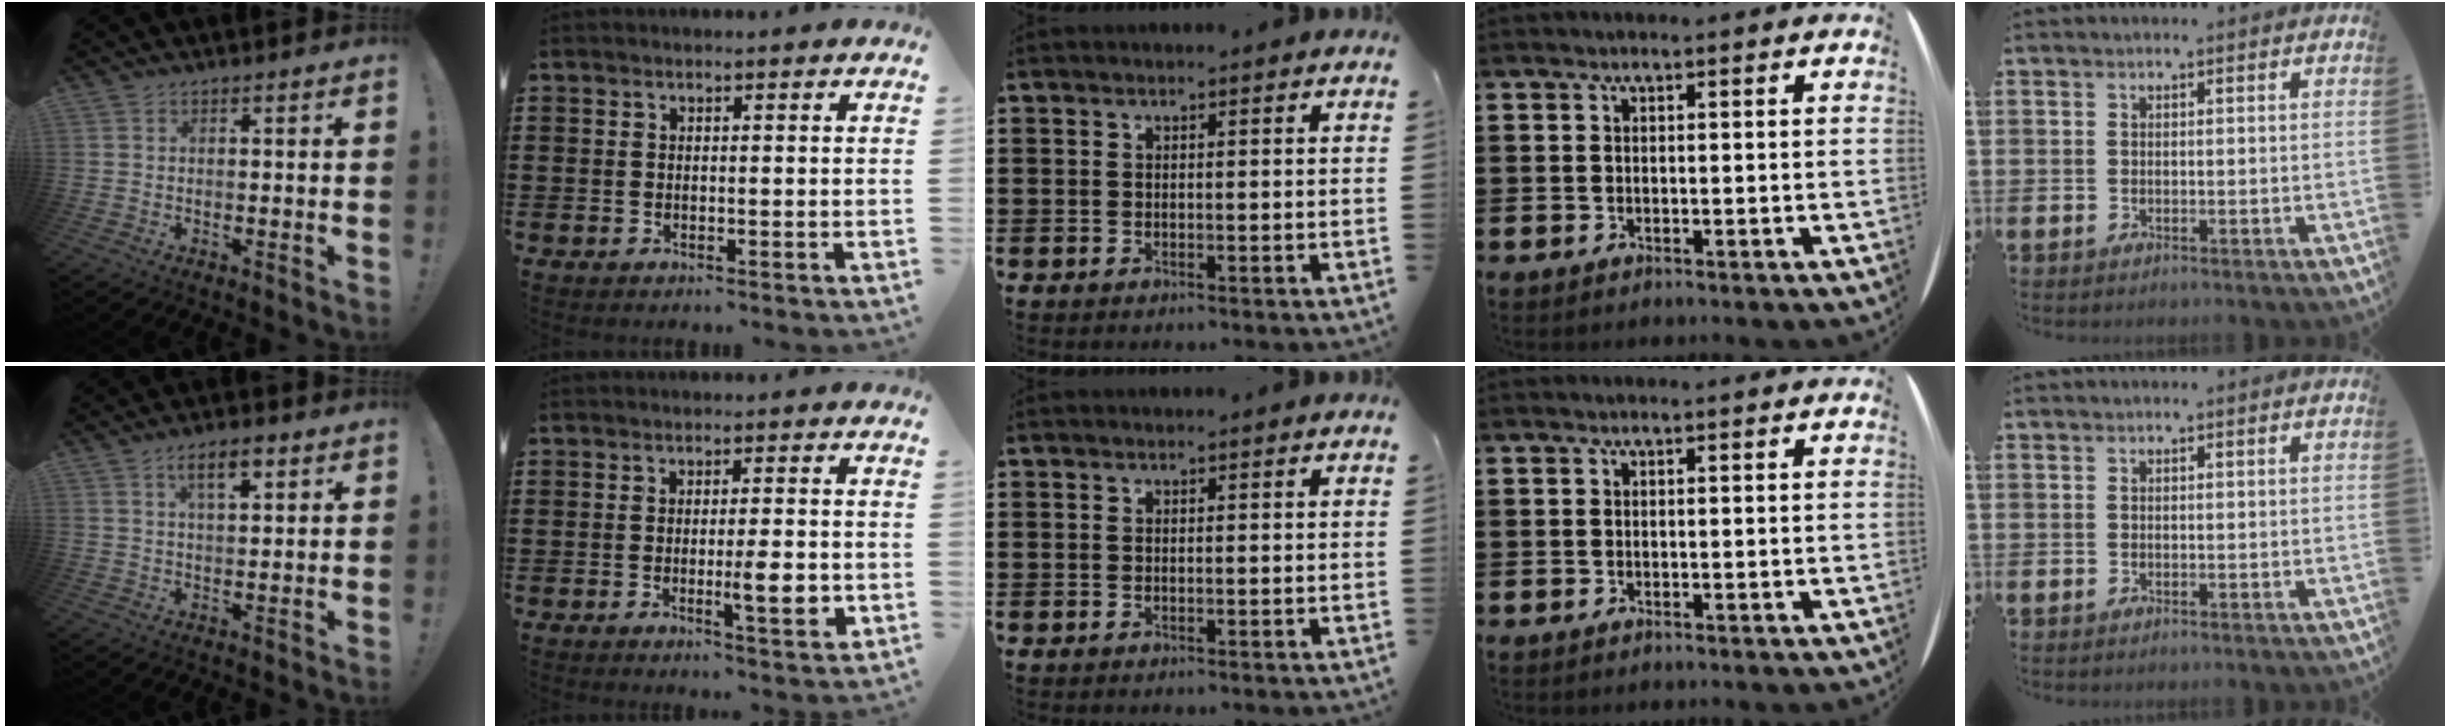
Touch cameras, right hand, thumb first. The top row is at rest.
{"thumb": {"total": 6.3, "force": [3.2, 2.4, 4.9], "torque": [-0.073, -0.007, 0.050]}, "index": {"total": 5.7, "force": [-1.2, 0.8, 5.5], "torque": [-0.081, -0.010, -0.019]}}